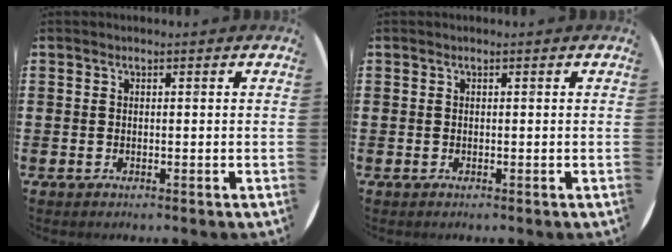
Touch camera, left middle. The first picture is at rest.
{"total": 0.0}